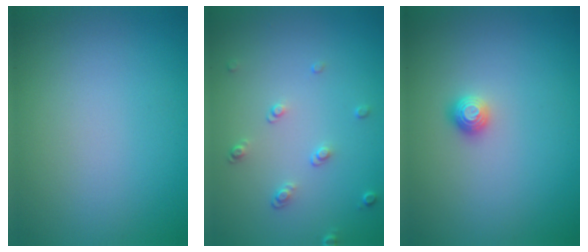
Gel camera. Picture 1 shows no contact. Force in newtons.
{"total": 1.5, "press": 1.0, "slide": 1.1}
{"total": 1.1, "press": 1.1, "slide": 0.4}